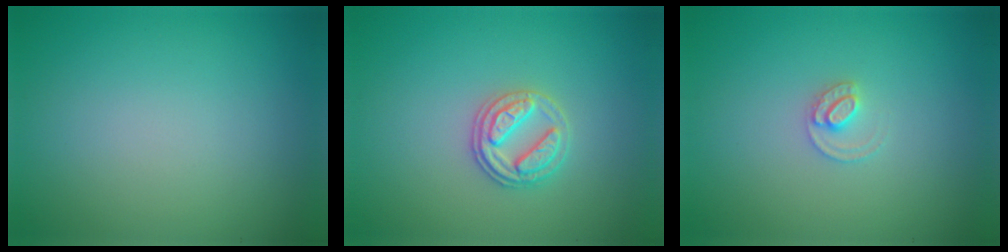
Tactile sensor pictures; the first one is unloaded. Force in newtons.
{"total": 2.6, "press": 2.6, "slide": 0.6}
{"total": 1.5, "press": 1.5, "slide": 0.2}